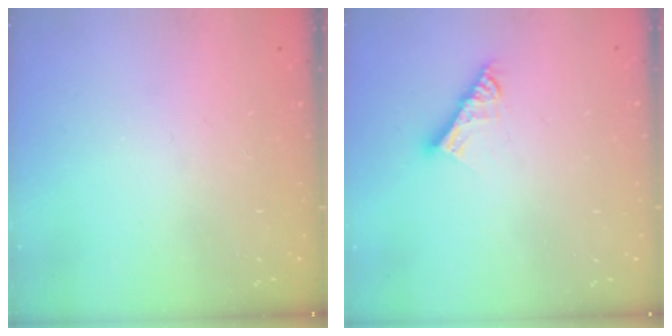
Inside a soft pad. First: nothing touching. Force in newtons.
{"total": 5.7, "press": 5.7, "slide": 0.4}